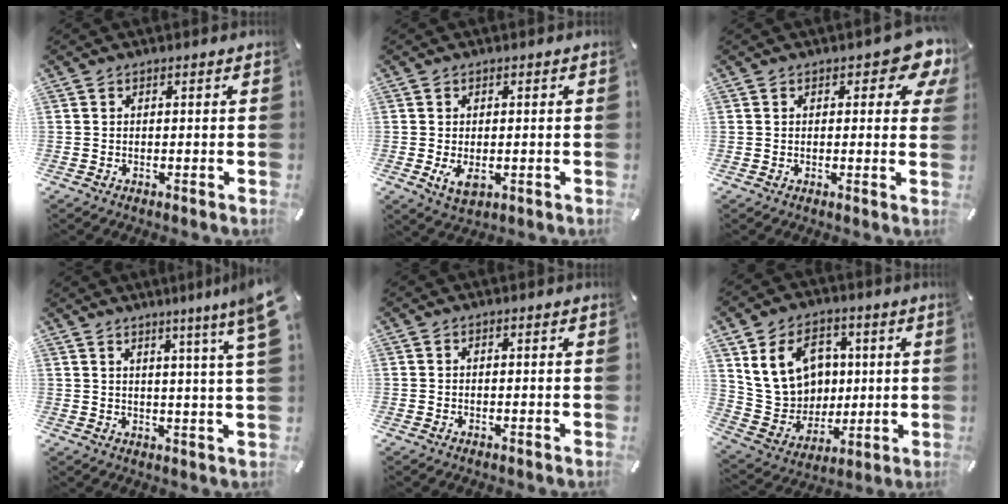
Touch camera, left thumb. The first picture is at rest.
{"total": 3.6, "force": [-0.6, 2.3, 2.8], "torque": [-0.052, -0.011, -0.016]}
{"total": 6.8, "force": [3.4, 3.3, 4.9], "torque": [-0.047, -0.015, 0.050]}
{"total": 8.0, "force": [4.9, -0.8, 6.2], "torque": [-0.098, -0.029, 0.076]}
{"total": 0.0}
{"total": 15.6, "force": [4.7, 12.9, 7.3], "torque": [-0.144, -0.006, 0.100]}